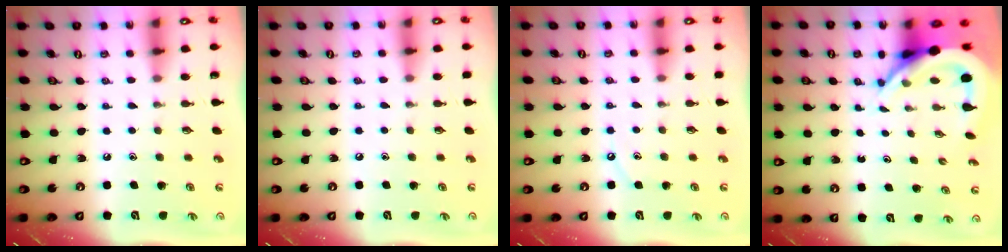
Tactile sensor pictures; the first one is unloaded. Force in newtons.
{"total": 0.9, "press": 0.9, "slide": 0.2}
{"total": 3.5, "press": 3.5, "slide": 0.5}
{"total": 8.9, "press": 8.8, "slide": 1.3}